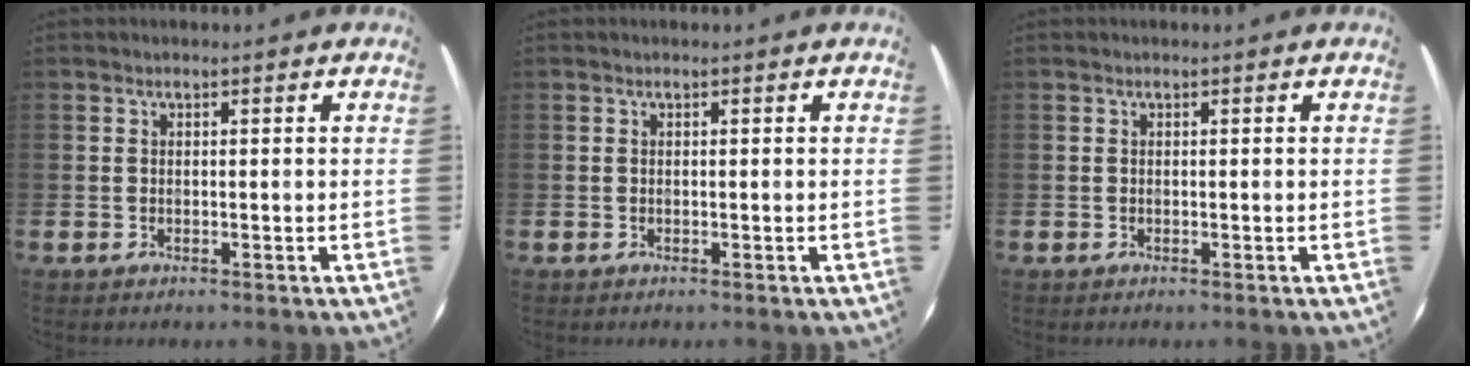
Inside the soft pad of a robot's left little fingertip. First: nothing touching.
{"total": 0.0}
{"total": 0.0}